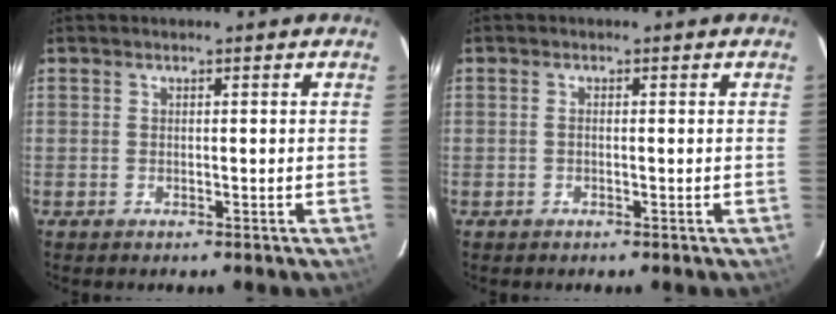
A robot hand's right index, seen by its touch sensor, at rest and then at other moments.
{"total": 0.5, "force": [-0.1, 0.2, 0.5], "torque": [-0.011, 0.002, -0.004]}